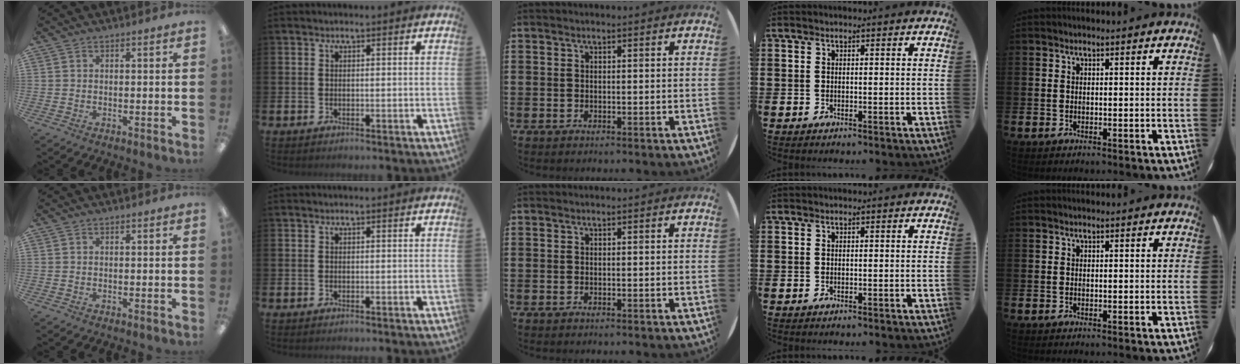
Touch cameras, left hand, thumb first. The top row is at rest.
{}